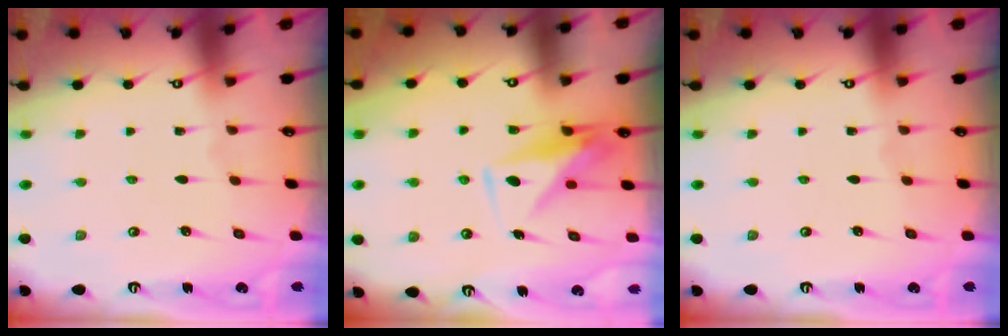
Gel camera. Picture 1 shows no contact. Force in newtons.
{"total": 8.6, "press": 8.6, "slide": 0.9}
{"total": 0.0}